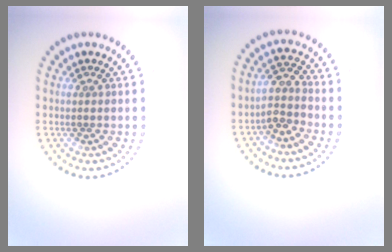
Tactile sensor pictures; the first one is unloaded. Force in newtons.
{"total": 2.3, "press": 1.8, "slide": 1.3}